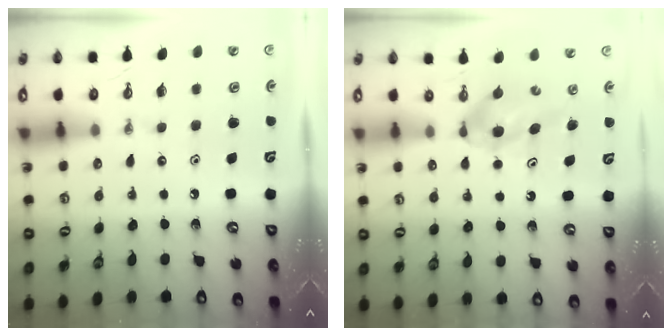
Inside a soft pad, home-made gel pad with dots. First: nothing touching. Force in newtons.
{"total": 5.0, "press": 4.7, "slide": 1.7}